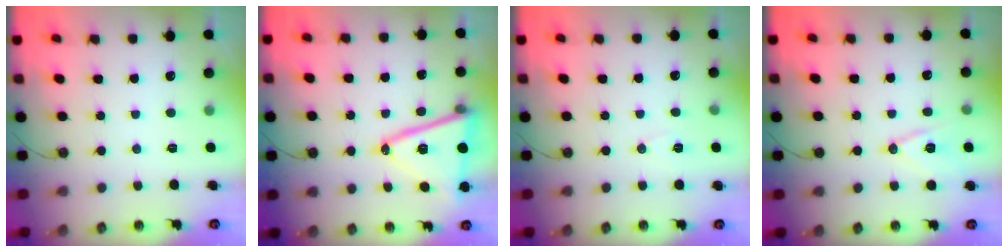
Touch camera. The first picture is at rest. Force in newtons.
{"total": 18.2, "press": 17.8, "slide": 3.6}
{"total": 5.5, "press": 4.5, "slide": 3.3}
{"total": 9.9, "press": 9.3, "slide": 3.4}